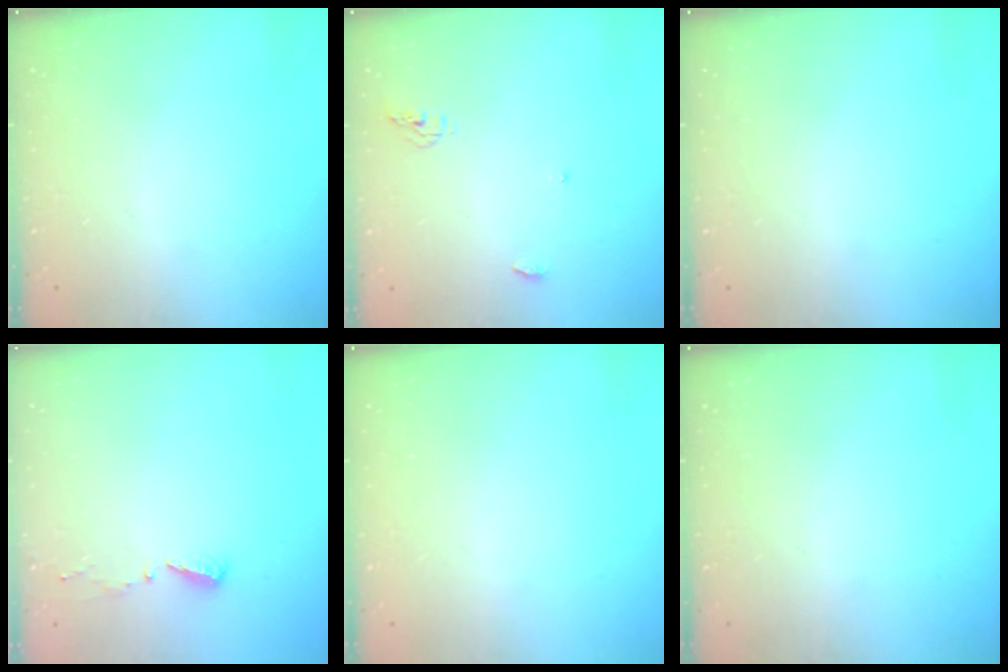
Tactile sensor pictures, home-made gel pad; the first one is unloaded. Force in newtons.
{"total": 7.8, "press": 4.6, "slide": 6.3}
{"total": 0.0}
{"total": 4.0, "press": 4.0, "slide": 0.4}
{"total": 0.0}
{"total": 0.0}